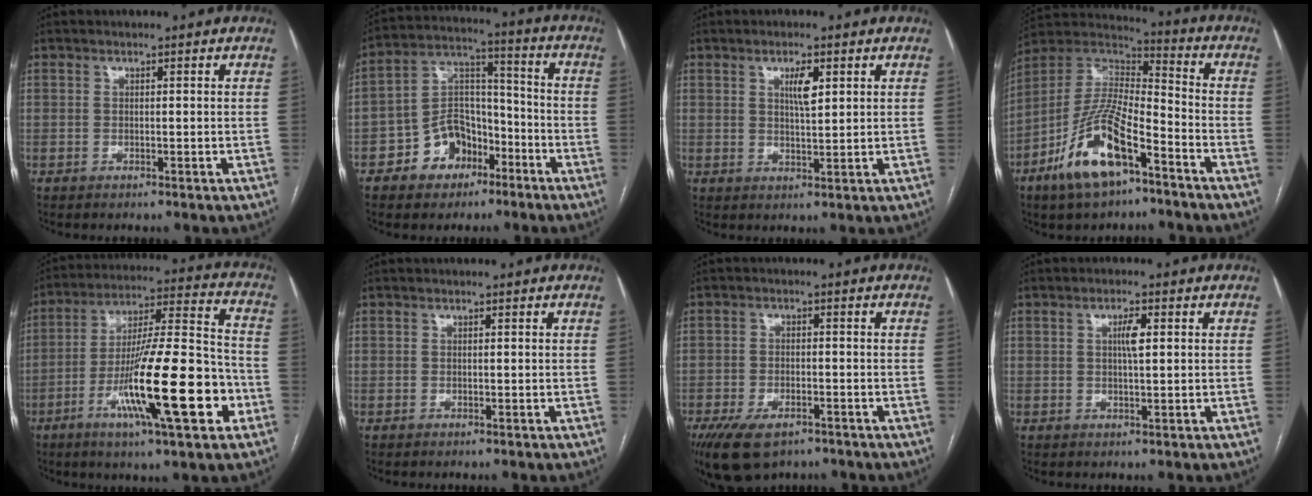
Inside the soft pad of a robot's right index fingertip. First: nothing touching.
{"total": 10.2, "force": [-5.6, 7.2, 4.5], "torque": [-0.086, 0.032, -0.093]}
{"total": 3.5, "force": [1.5, 0.8, 3.0], "torque": [-0.053, -0.001, 0.027]}
{"total": 15.4, "force": [-8.5, 4.7, 12.0], "torque": [-0.240, -0.002, -0.154]}
{"total": 20.5, "force": [-7.5, 2.1, 19.0], "torque": [-0.316, -0.010, -0.120]}
{"total": 0.0}
{"total": 9.2, "force": [-6.1, 4.4, 5.3], "torque": [-0.097, -0.007, -0.098]}
{"total": 2.7, "force": [0.7, 0.5, 2.6], "torque": [-0.049, 0.002, 0.011]}